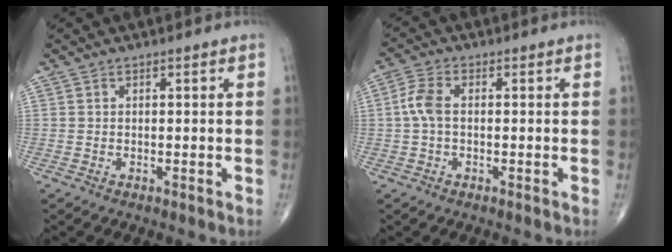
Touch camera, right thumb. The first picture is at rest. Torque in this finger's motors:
{"motor_torque": [-0.18, 0.28, 0.75, 0.15, 0.06]}